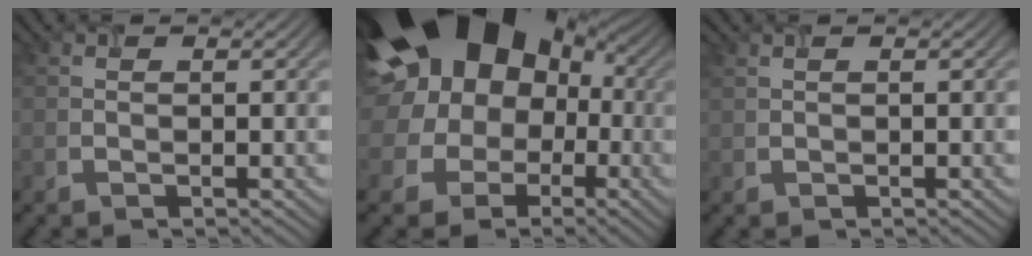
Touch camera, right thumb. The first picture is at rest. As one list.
[{"total": 24.5, "force": [5.4, 20.2, 12.8], "torque": [-0.243, 0.058, 0.044]}, {"total": 0.7, "force": [0.6, 0.1, 0.3], "torque": [-0.017, 0.009, 0.021]}]